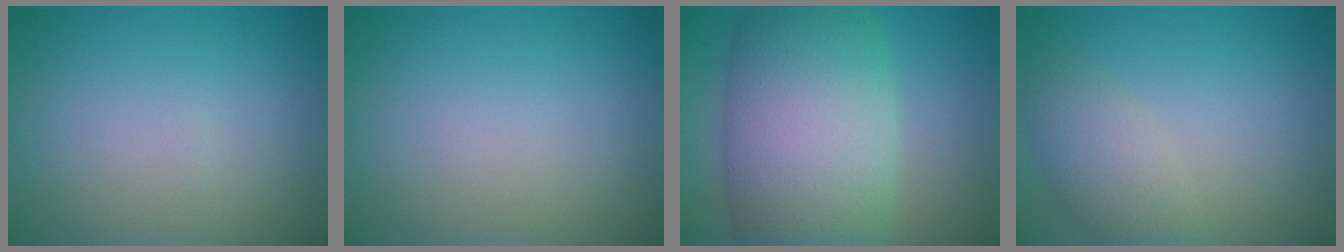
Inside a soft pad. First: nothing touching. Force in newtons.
{"total": 0.0}
{"total": 11.9, "press": 11.9, "slide": 0.3}
{"total": 3.0, "press": 3.0, "slide": 0.1}